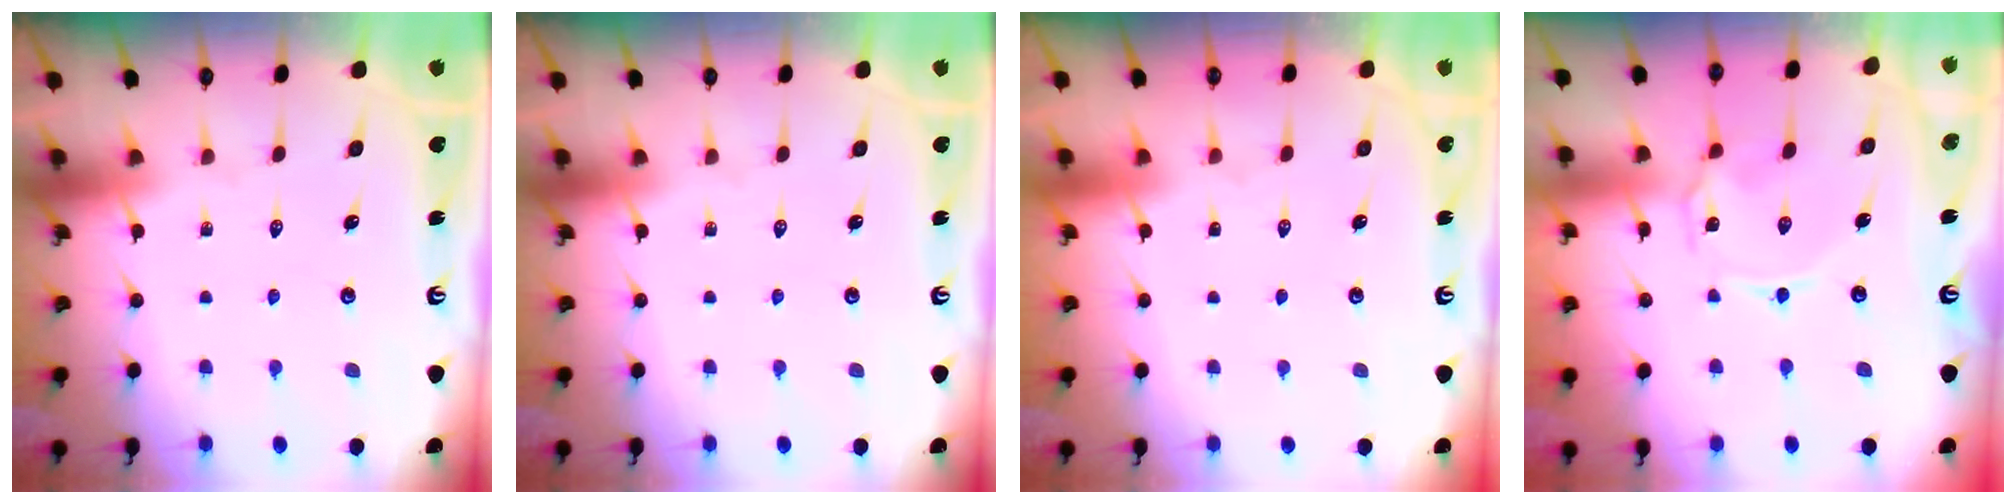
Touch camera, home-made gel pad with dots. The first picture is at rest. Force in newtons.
{"total": 0.0}
{"total": 1.6, "press": 1.6, "slide": 0.1}
{"total": 1.7, "press": 1.7, "slide": 0.4}